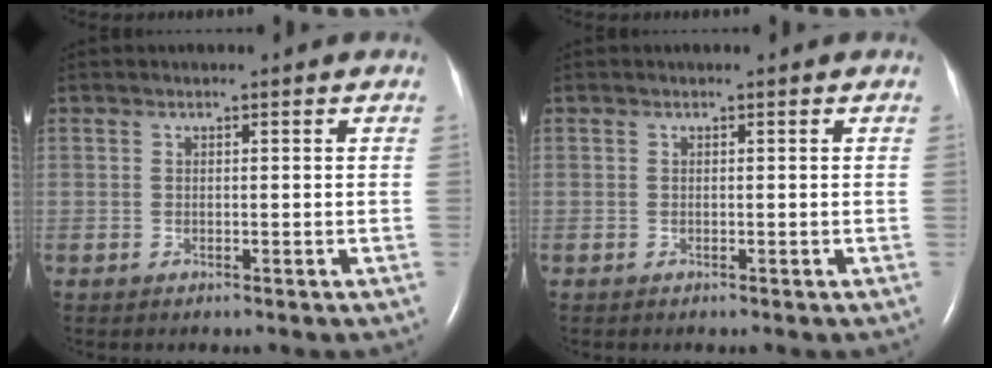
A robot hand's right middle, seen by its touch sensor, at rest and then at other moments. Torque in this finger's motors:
{"motor_torque": [-0.10, 0.10, -0.01, 0.00]}